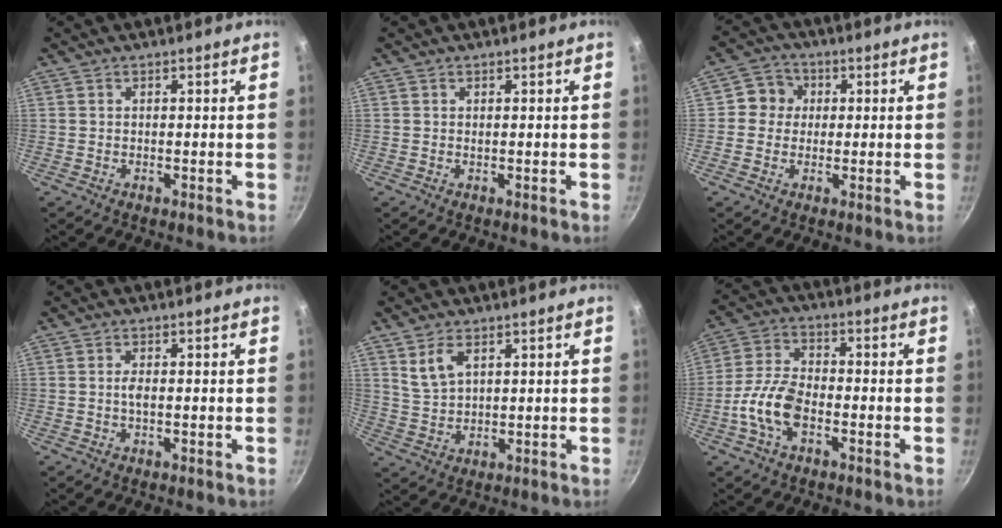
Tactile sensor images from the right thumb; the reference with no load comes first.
{"total": 0.0}
{"total": 5.2, "force": [0.6, 4.9, 1.5], "torque": [0.009, 0.009, -0.004]}
{"total": 1.6, "force": [-0.1, 0.5, 1.5], "torque": [-0.033, 0.002, -0.005]}
{"total": 5.4, "force": [2.8, 2.8, 3.7], "torque": [-0.063, -0.016, 0.063]}
{"total": 9.6, "force": [-3.3, 4.9, 7.6], "torque": [-0.149, 0.029, -0.074]}